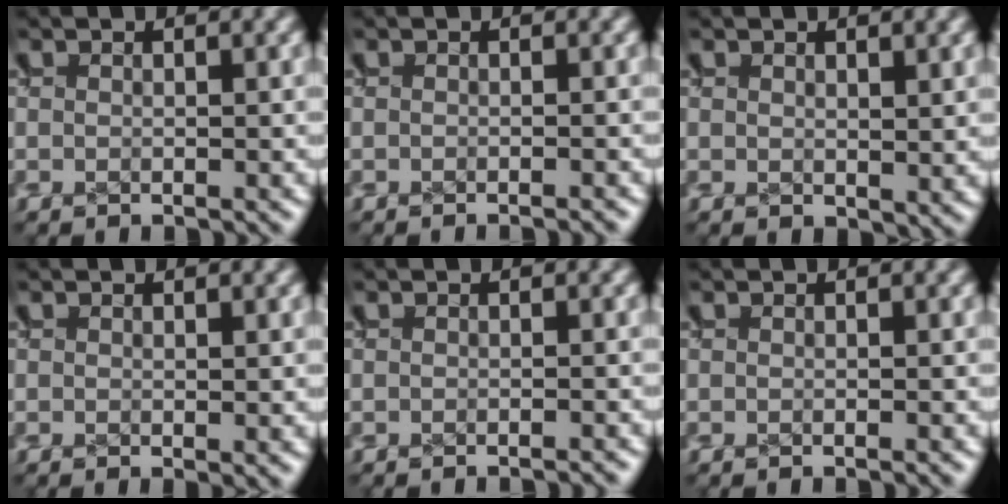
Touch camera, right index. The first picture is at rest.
{"total": 0.6, "force": [-0.6, 0.3, 0.2], "torque": [0.005, 0.002, -0.011]}
{"total": 1.2, "force": [0.6, 0.5, 0.9], "torque": [-0.017, -0.010, 0.015]}
{"total": 0.5, "force": [0.2, 0.0, 0.5], "torque": [-0.006, -0.007, 0.007]}
{"total": 0.7, "force": [-0.6, 0.2, 0.1], "torque": [0.006, 0.003, -0.012]}
{"total": 0.0}